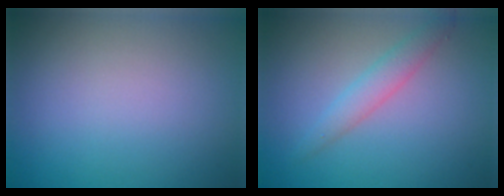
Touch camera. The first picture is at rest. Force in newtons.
{"total": 2.2, "press": 2.2, "slide": 0.1}